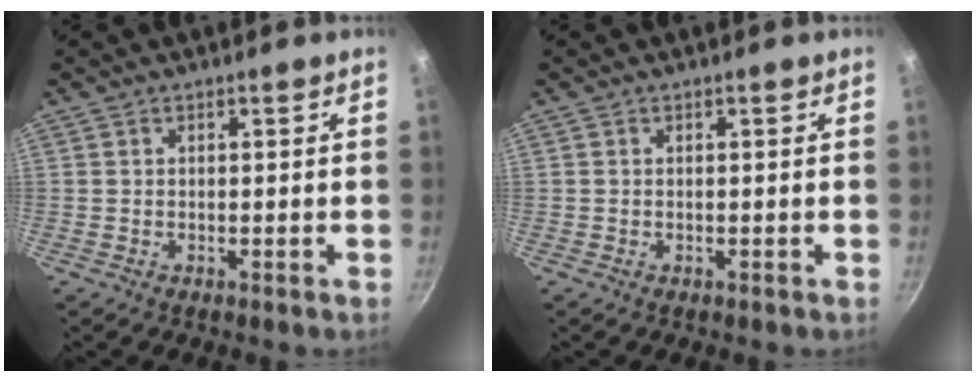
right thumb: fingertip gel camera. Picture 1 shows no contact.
{"total": 0.0}